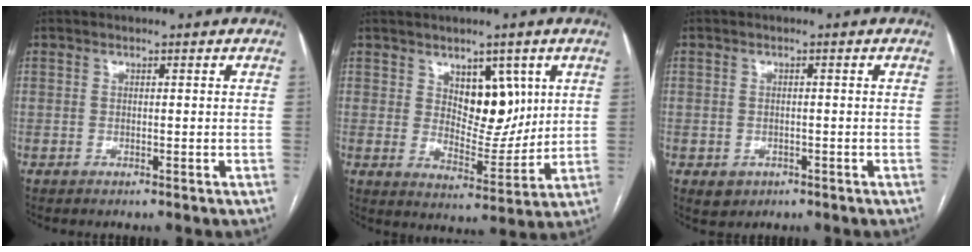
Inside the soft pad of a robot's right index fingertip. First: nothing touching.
{"total": 8.3, "force": [3.3, 4.5, 6.2], "torque": [-0.089, 0.000, 0.062]}
{"total": 2.6, "force": [-1.1, 2.2, 0.7], "torque": [-0.006, 0.004, -0.007]}